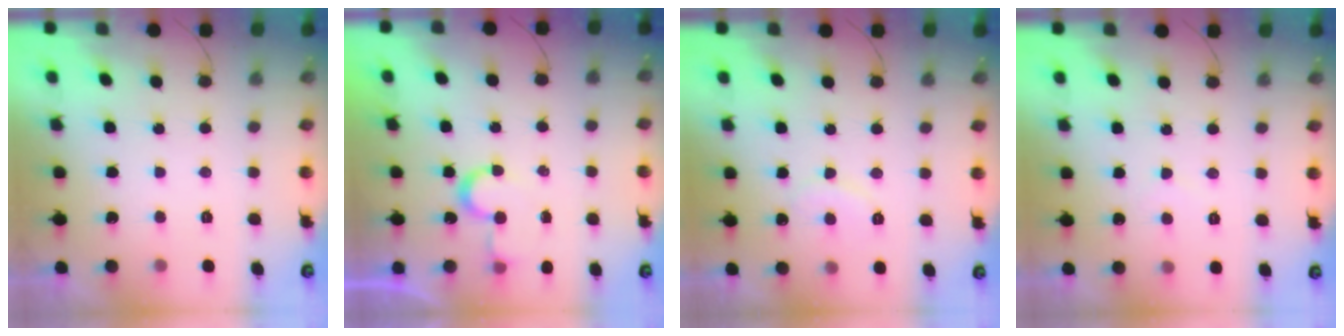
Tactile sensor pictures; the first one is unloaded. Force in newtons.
{"total": 5.3, "press": 5.3, "slide": 0.4}
{"total": 7.6, "press": 7.6, "slide": 0.7}
{"total": 3.6, "press": 3.6, "slide": 0.3}